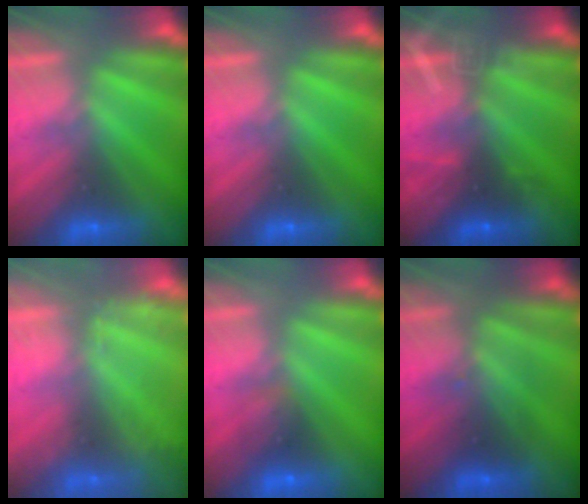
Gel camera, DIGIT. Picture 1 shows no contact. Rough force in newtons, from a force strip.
{"total": 0.0}
{"total": 3.1}
{"total": 2.2}
{"total": 1.5}
{"total": 2.4}